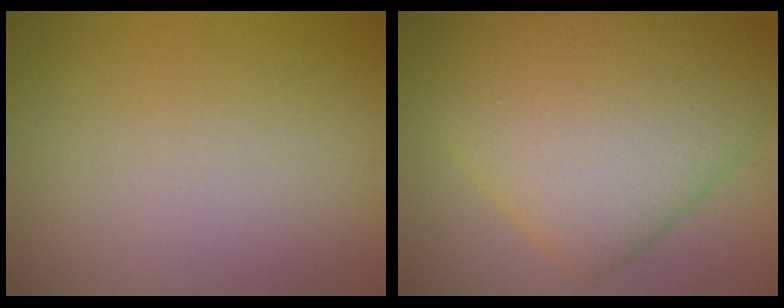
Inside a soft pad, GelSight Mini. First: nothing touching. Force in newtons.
{"total": 11.2, "press": 11.2, "slide": 0.3}